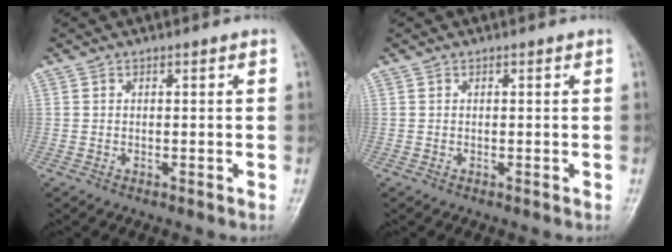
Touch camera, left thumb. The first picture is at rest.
{"total": 0.0}